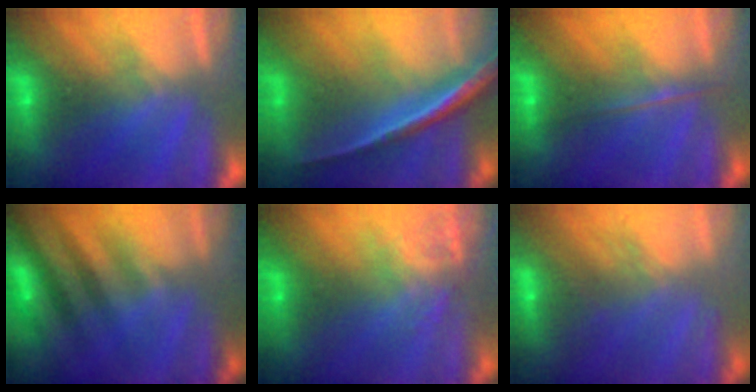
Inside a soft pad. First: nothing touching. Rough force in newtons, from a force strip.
{"total": 1.8}
{"total": 1.7}
{"total": 2.8}
{"total": 3.7}
{"total": 3.1}